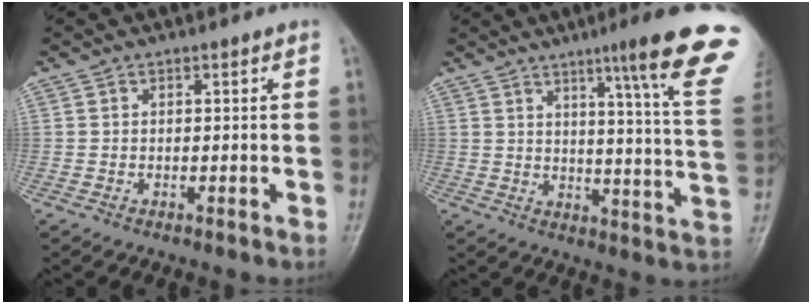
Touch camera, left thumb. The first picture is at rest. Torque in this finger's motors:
{"motor_torque": [1.67, 0.04, 1.57, -1.20, 0.43]}